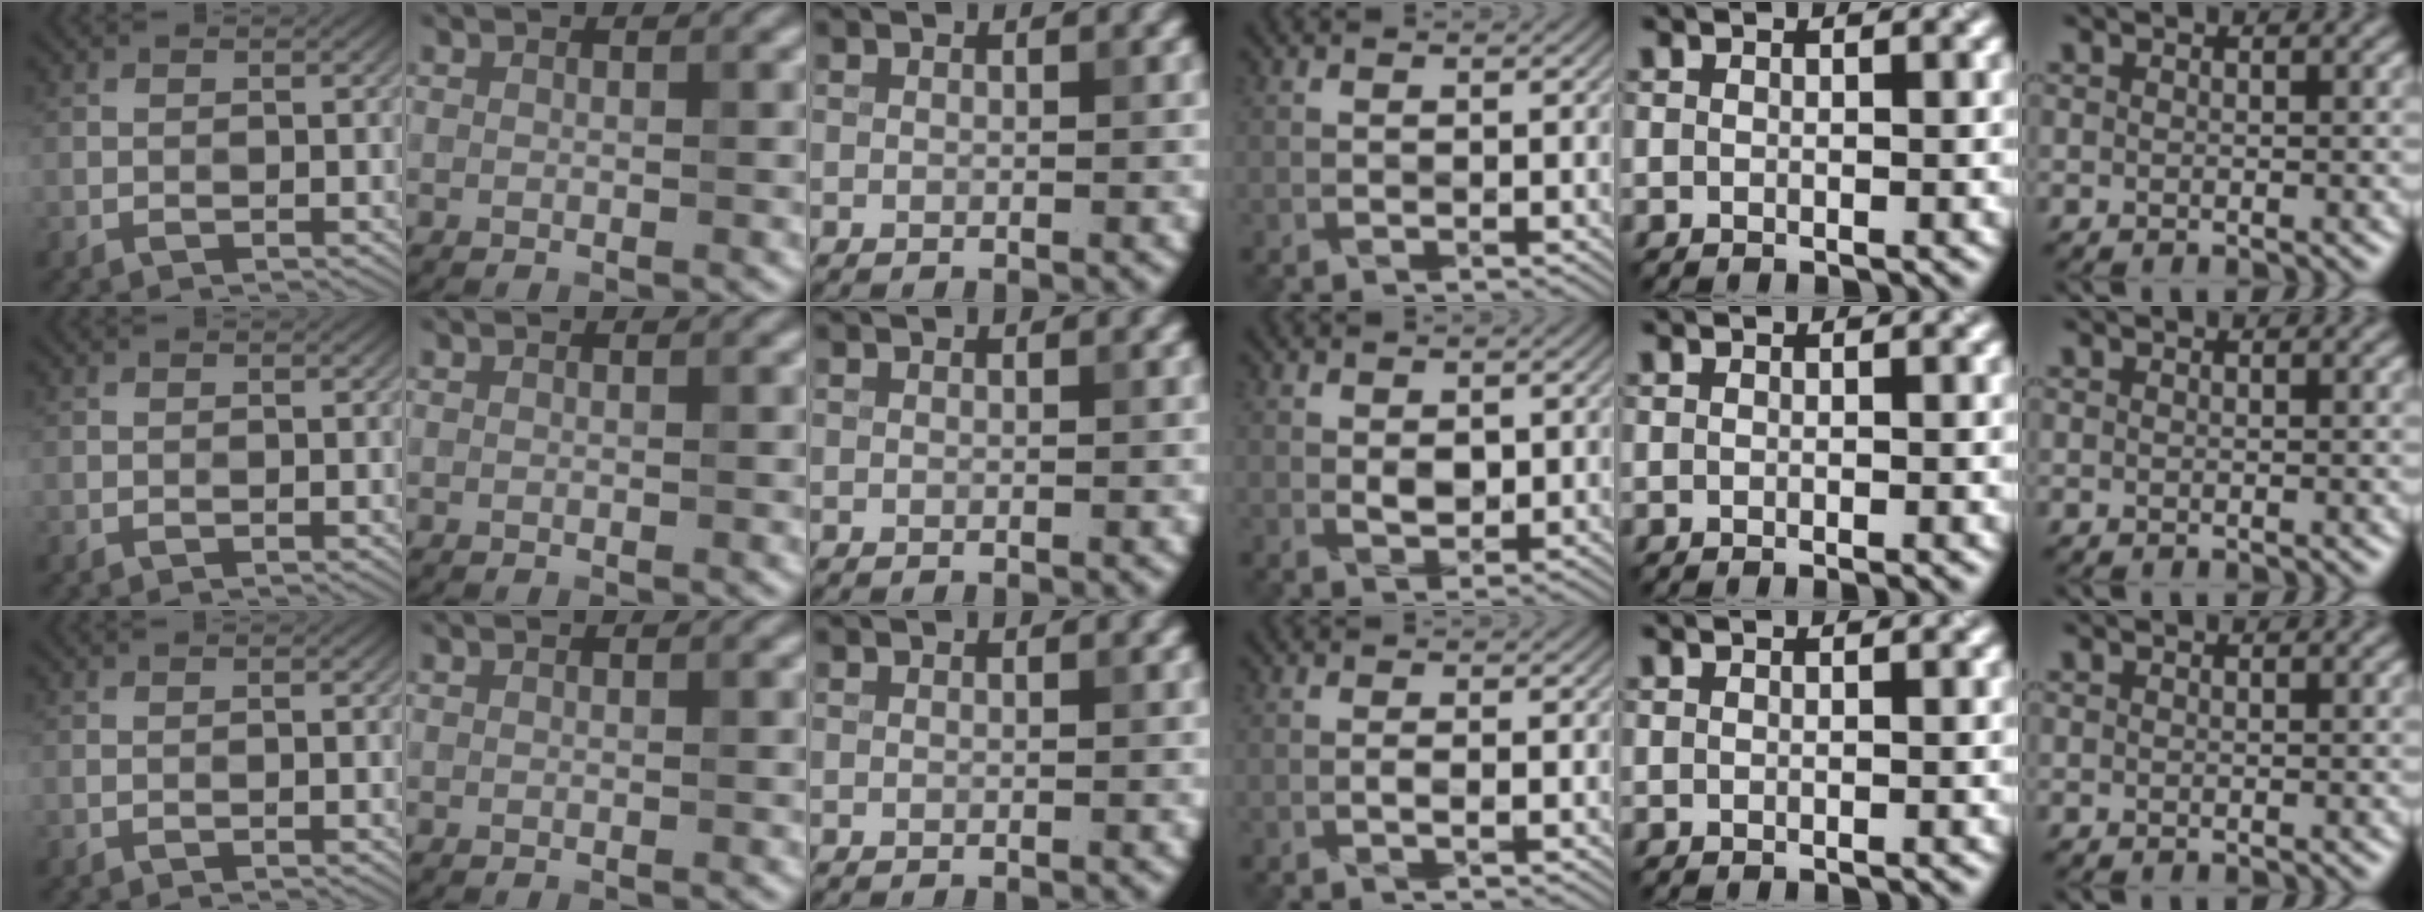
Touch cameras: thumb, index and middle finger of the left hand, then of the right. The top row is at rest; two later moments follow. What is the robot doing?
{"motion": "wrap", "object": "bandana"}